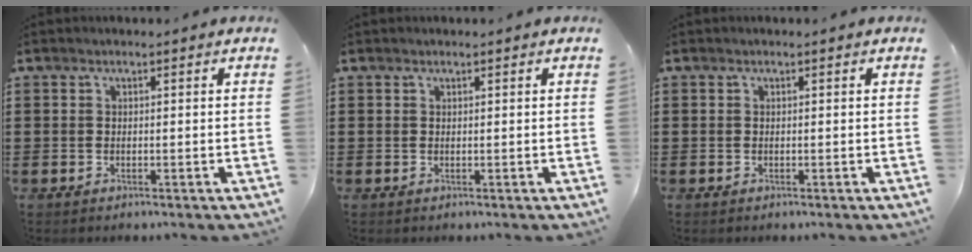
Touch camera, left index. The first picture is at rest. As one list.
[{"total": 0.0}, {"total": 0.0}]